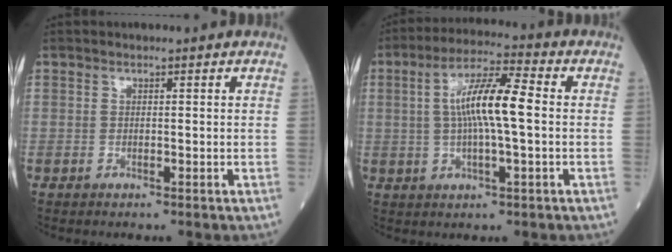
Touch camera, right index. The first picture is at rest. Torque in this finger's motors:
{"motor_torque": [1.21, 0.05, 0.67, 0.21]}